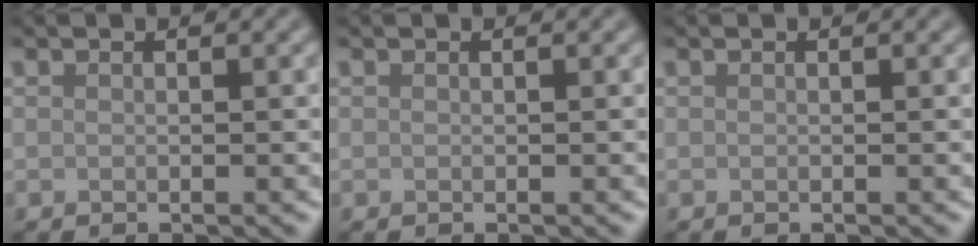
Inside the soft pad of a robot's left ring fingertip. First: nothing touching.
{"total": 0.0}
{"total": 0.0}